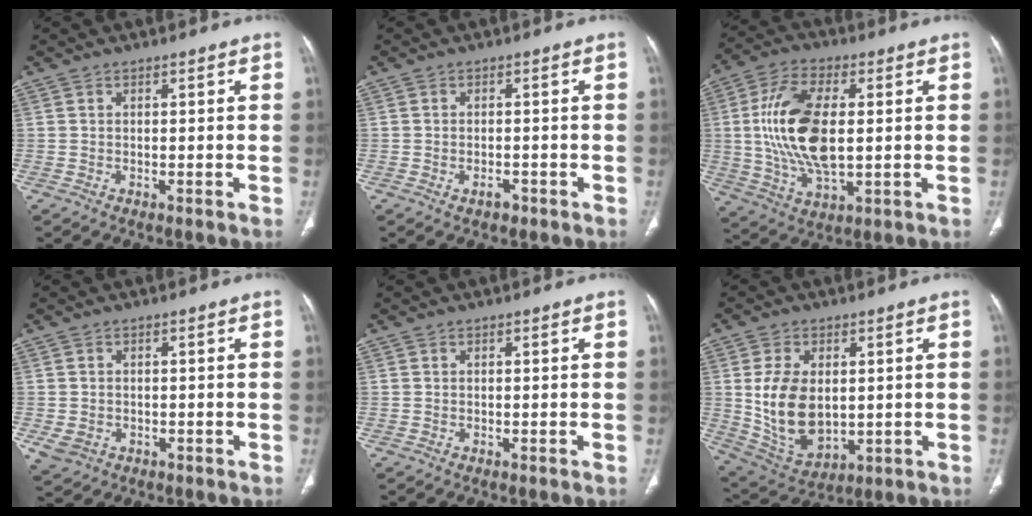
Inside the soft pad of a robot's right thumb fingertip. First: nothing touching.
{"total": 1.8, "force": [-1.0, 1.1, 1.0], "torque": [-0.017, 0.007, -0.013]}
{"total": 16.6, "force": [1.2, 8.3, 14.3], "torque": [-0.285, -0.003, 0.027]}
{"total": 3.5, "force": [-0.9, 2.9, 1.7], "torque": [-0.037, 0.002, -0.003]}
{"total": 0.0}
{"total": 13.7, "force": [1.0, 8.7, 10.5], "torque": [-0.181, -0.012, 0.042]}